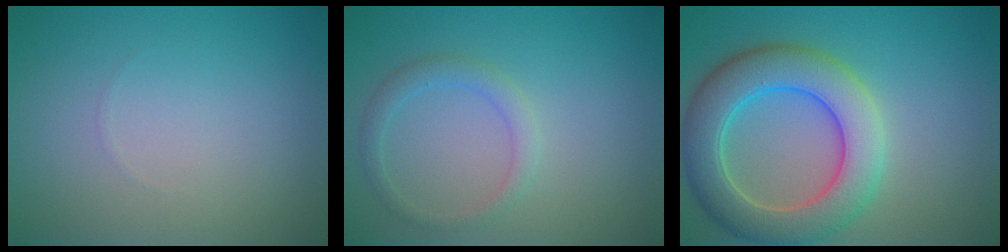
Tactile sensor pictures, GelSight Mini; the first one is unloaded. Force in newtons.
{"total": 1.9, "press": 1.9, "slide": 0.1}
{"total": 7.9, "press": 7.9, "slide": 0.3}